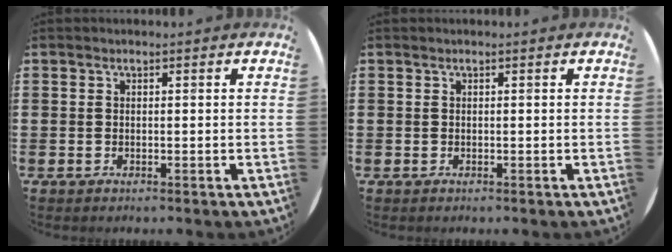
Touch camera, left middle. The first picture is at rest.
{"total": 0.0}